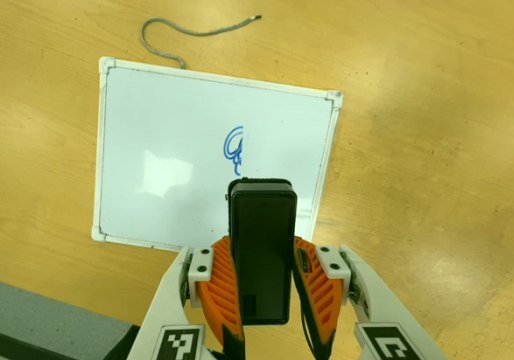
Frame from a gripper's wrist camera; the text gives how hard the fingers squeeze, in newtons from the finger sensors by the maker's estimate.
{"total": 6.9, "left": 5.4, "right": 8.4}